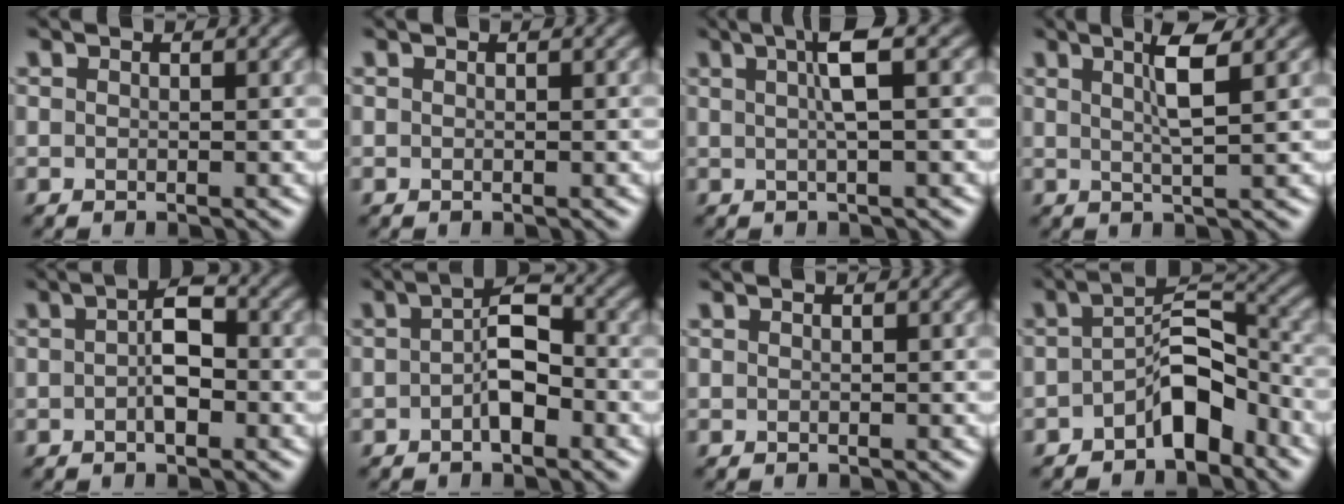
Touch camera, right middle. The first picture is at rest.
{"total": 0.0}
{"total": 3.5, "force": [0.9, 0.5, 3.3], "torque": [-0.059, 0.008, 0.015]}
{"total": 3.6, "force": [1.4, 0.6, 3.2], "torque": [-0.051, 0.004, 0.025]}
{"total": 3.3, "force": [-0.5, 1.4, 3.0], "torque": [-0.051, 0.007, -0.014]}
{"total": 3.8, "force": [-1.1, 1.6, 3.3], "torque": [-0.055, 0.010, -0.025]}
{"total": 0.0}
{"total": 5.3, "force": [-2.8, 2.4, 3.9], "torque": [-0.055, 0.020, -0.050]}